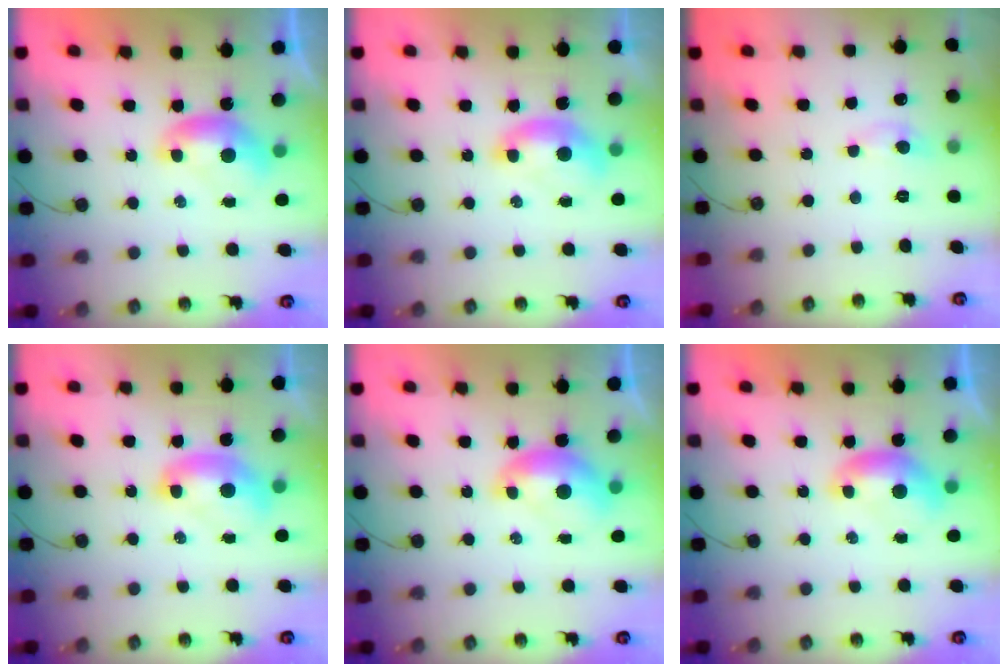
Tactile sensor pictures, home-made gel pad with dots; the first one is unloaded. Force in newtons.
{"total": 1.5, "press": 1.4, "slide": 0.6}
{"total": 0.7, "press": 0.6, "slide": 0.4}
{"total": 2.2, "press": 2.2, "slide": 0.1}
{"total": 1.6, "press": 1.6, "slide": 0.4}
{"total": 0.0}